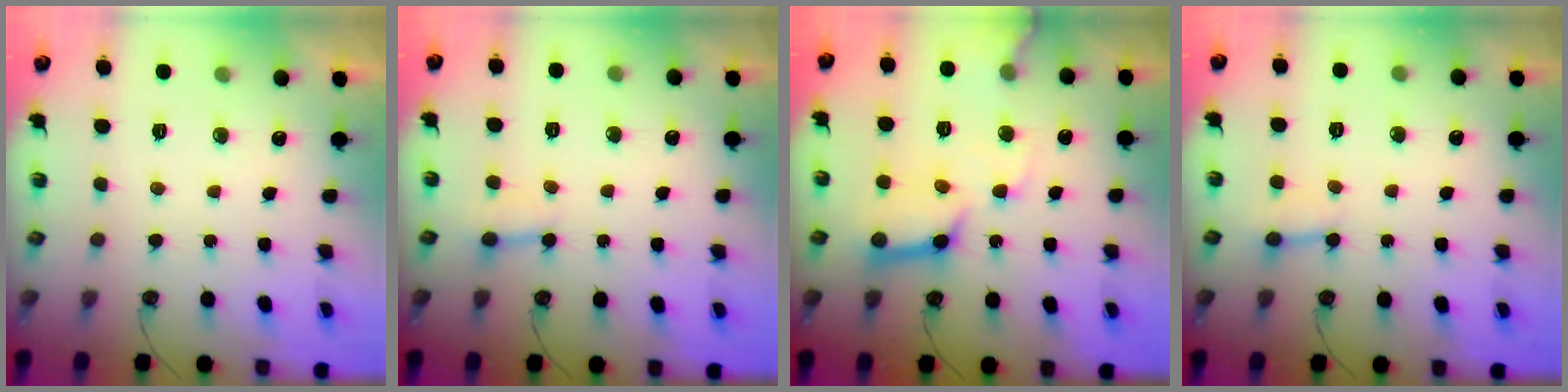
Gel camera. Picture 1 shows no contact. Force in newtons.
{"total": 2.7, "press": 2.7, "slide": 0.2}
{"total": 15.1, "press": 15.0, "slide": 1.9}
{"total": 2.0, "press": 2.0, "slide": 0.1}